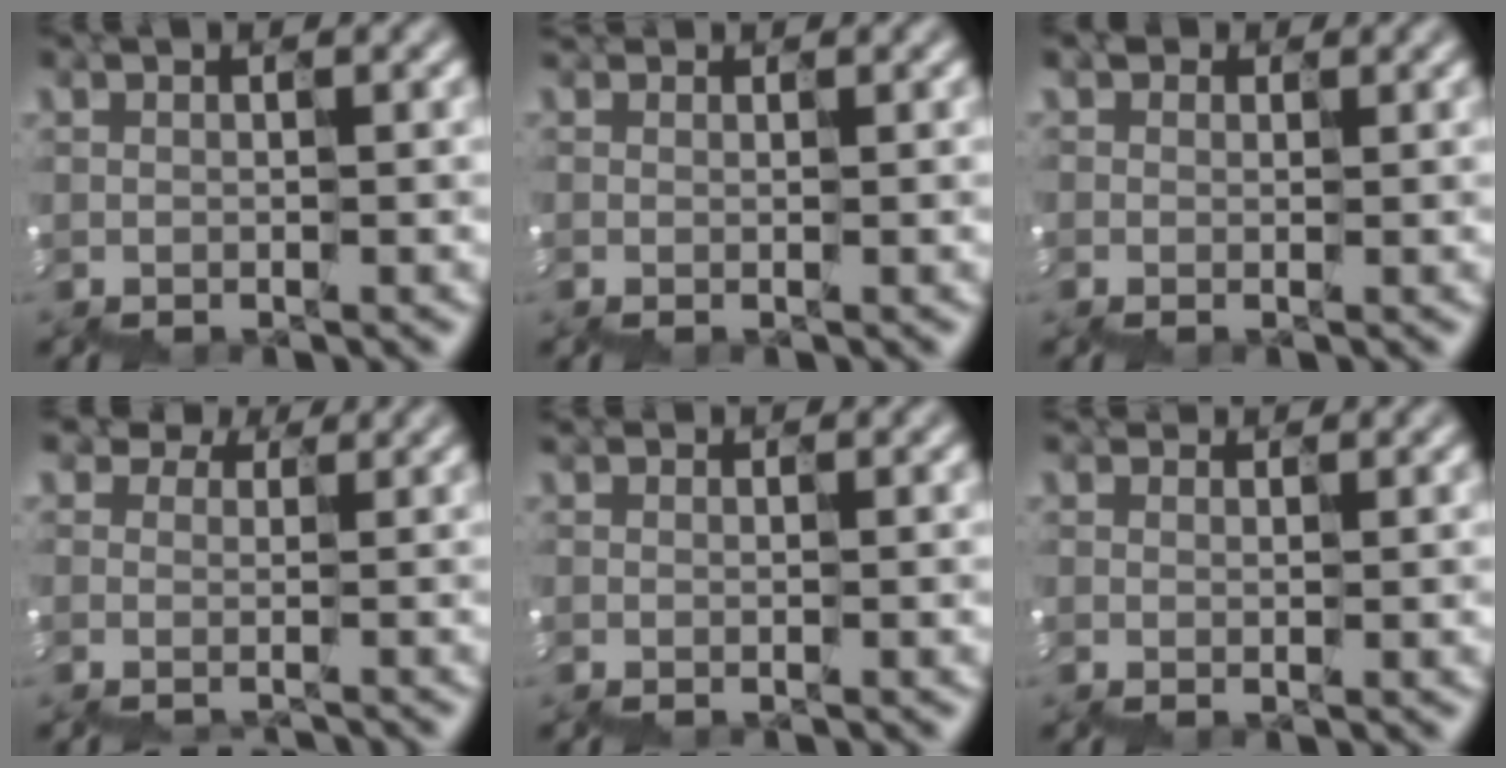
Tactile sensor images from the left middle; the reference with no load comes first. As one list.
[{"total": 0.0}, {"total": 0.8, "force": [0.5, 0.6, 0.2], "torque": [-0.010, 0.008, 0.005]}, {"total": 5.3, "force": [1.6, 4.3, 2.7], "torque": [-0.072, 0.024, 0.054]}, {"total": 0.5, "force": [-0.5, -0.1, -0.2], "torque": [0.004, -0.006, -0.006]}, {"total": 0.7, "force": [0.6, 0.4, 0.2], "torque": [0.008, 0.009, 0.002]}]